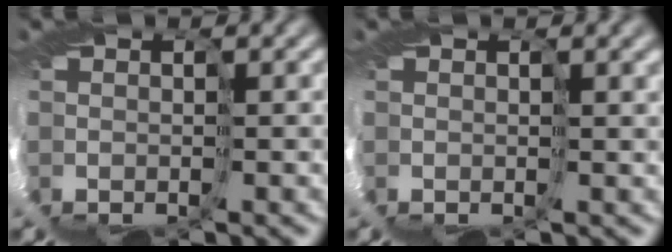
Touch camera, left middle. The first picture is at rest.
{"total": 1.6, "force": [1.3, -0.2, 0.9], "torque": [-0.015, 0.003, 0.018]}